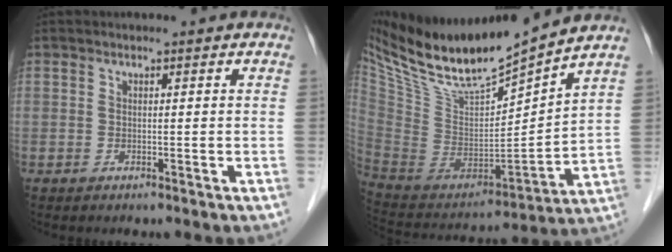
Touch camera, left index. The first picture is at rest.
{"total": 19.4, "force": [16.5, 1.4, 10.1], "torque": [-0.187, -0.008, 0.312]}